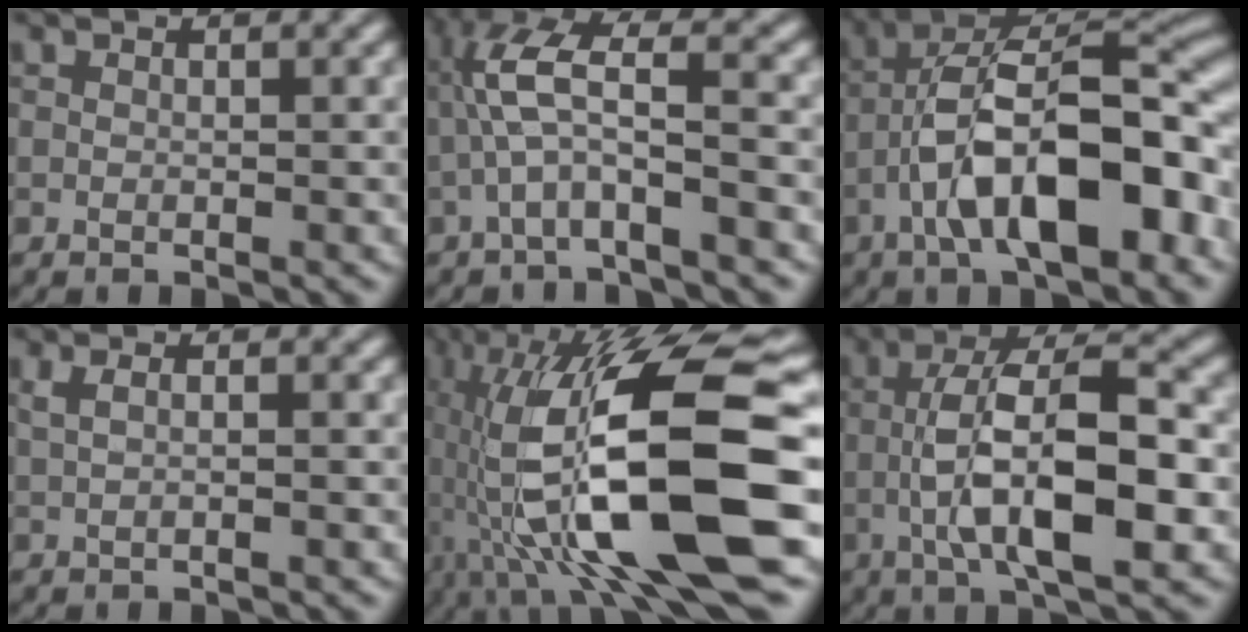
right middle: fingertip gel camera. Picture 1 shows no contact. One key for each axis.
{"total": 5.2, "fx": -1.3, "fy": 1.1, "fz": 4.9, "tx": -0.111, "ty": 0.024, "tz": -0.023}
{"total": 12.5, "fx": -4.3, "fy": 5.1, "fz": 10.6, "tx": -0.169, "ty": 0.017, "tz": -0.067}
{"total": 2.1, "fx": 0.7, "fy": 1.0, "fz": 1.7, "tx": -0.017, "ty": 0.009, "tz": 0.005}
{"total": 16.7, "fx": -3.6, "fy": 5.5, "fz": 15.3, "tx": -0.294, "ty": 0.020, "tz": -0.058}
{"total": 10.0, "fx": -1.9, "fy": 3.2, "fz": 9.3, "tx": -0.162, "ty": 0.022, "tz": -0.029}